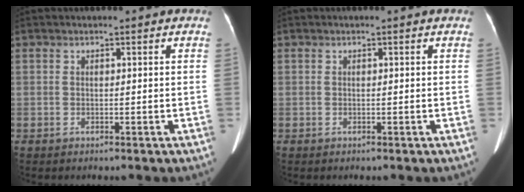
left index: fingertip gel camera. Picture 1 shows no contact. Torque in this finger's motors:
{"motor_torque": [-0.17, -0.23, 0.04, 0.02]}